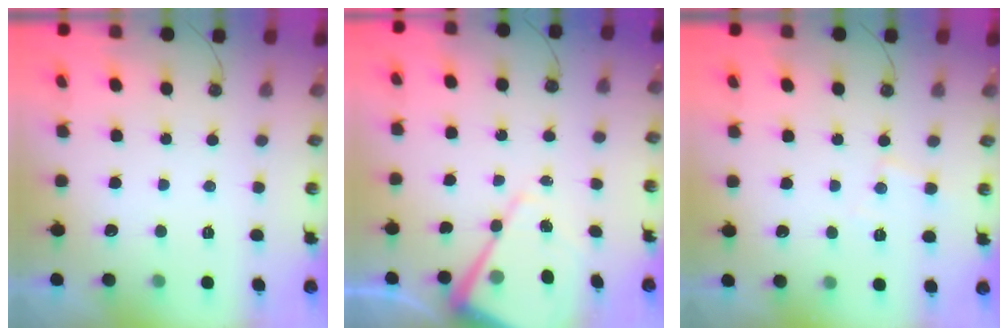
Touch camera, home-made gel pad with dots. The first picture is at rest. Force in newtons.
{"total": 11.7, "press": 11.6, "slide": 1.2}
{"total": 6.2, "press": 6.1, "slide": 0.8}